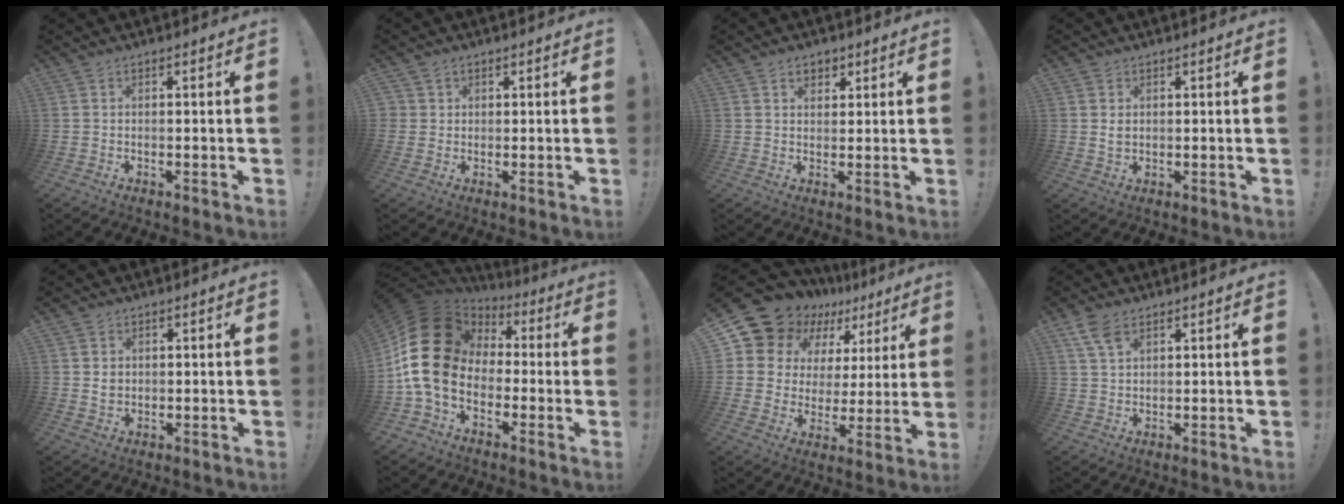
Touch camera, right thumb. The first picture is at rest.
{"total": 1.9, "force": [0.9, 1.7, 0.3], "torque": [-0.008, -0.001, 0.017]}
{"total": 3.8, "force": [2.1, 2.8, 1.6], "torque": [-0.022, 0.000, 0.037]}
{"total": 1.9, "force": [0.7, 1.4, 1.1], "torque": [-0.023, 0.002, 0.014]}
{"total": 2.2, "force": [0.7, 1.9, 0.8], "torque": [-0.010, 0.000, 0.013]}
{"total": 20.0, "force": [0.4, 14.6, 13.7], "torque": [-0.265, 0.009, 0.022]}
{"total": 14.2, "force": [11.5, 7.5, 3.8], "torque": [-0.078, -0.093, 0.223]}
{"total": 5.7, "force": [3.4, 2.9, 3.5], "torque": [-0.070, -0.010, 0.067]}